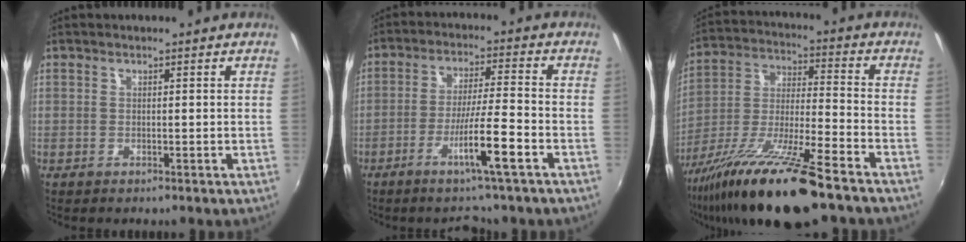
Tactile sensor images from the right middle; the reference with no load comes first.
{"total": 9.4, "force": [-5.6, 0.0, 7.6], "torque": [-0.138, -0.012, -0.099]}
{"total": 19.6, "force": [-13.8, 2.0, 13.8], "torque": [-0.256, -0.037, -0.246]}